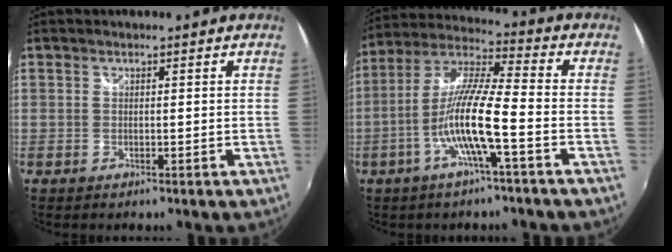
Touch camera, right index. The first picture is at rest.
{"total": 12.0, "force": [-4.4, 0.5, 11.2], "torque": [-0.221, 0.003, -0.088]}